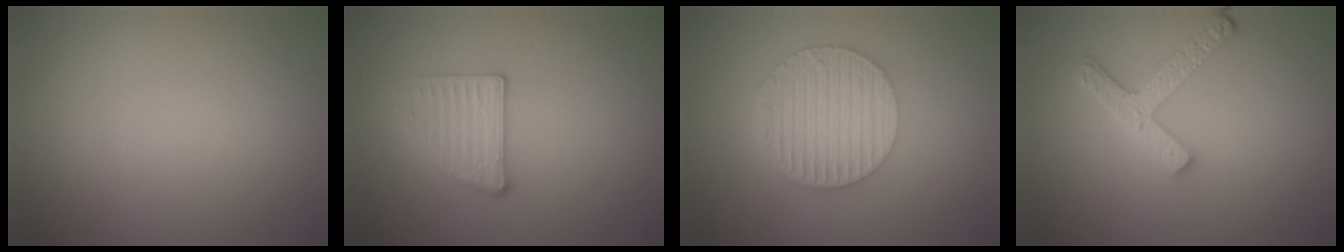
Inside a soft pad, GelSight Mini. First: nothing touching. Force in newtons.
{"total": 2.7, "press": 2.6, "slide": 0.8}
{"total": 6.5, "press": 4.4, "slide": 4.7}
{"total": 3.6, "press": 3.1, "slide": 1.8}